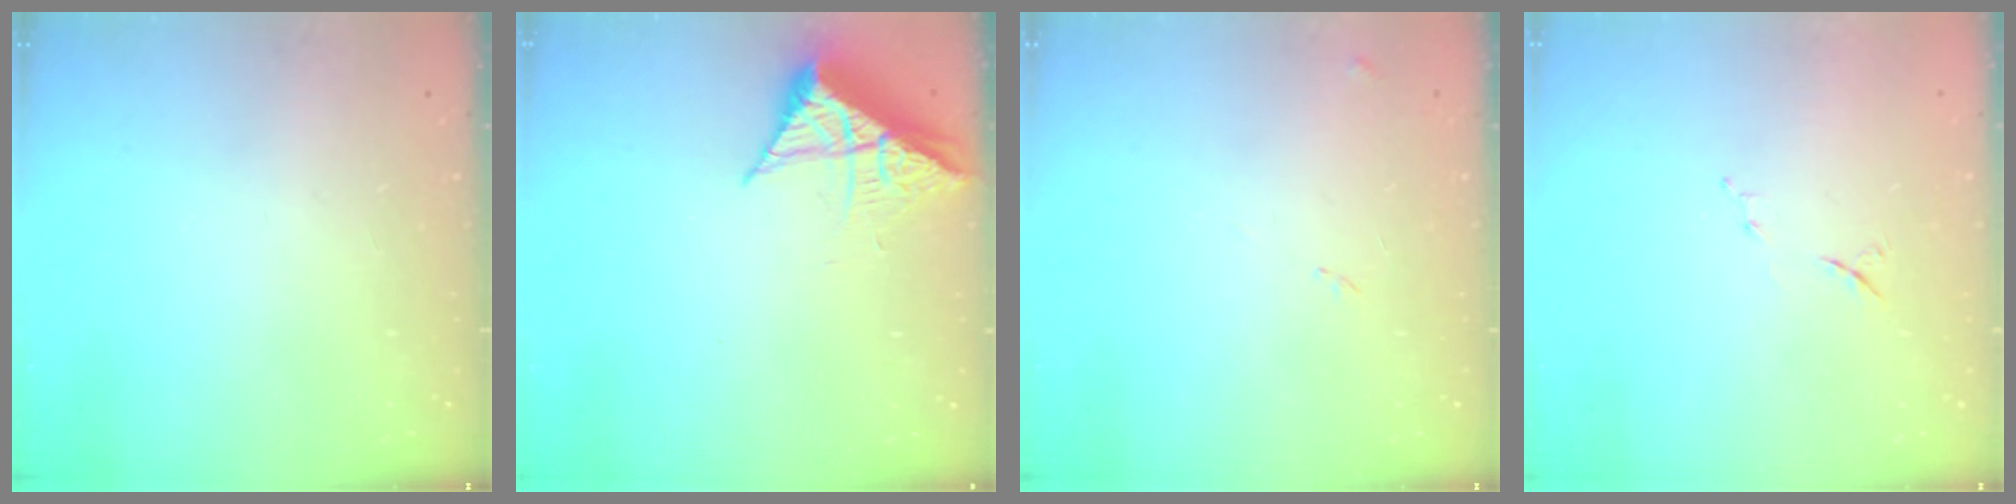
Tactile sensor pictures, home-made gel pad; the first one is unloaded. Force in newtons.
{"total": 8.9, "press": 8.9, "slide": 0.9}
{"total": 7.6, "press": 7.5, "slide": 0.7}
{"total": 6.4, "press": 6.3, "slide": 1.3}